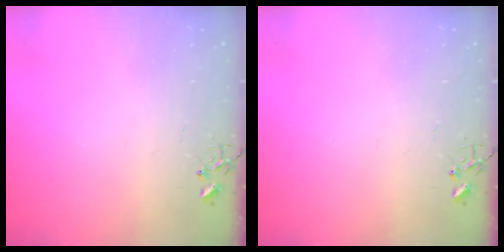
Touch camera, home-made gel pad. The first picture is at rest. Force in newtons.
{"total": 0.0}